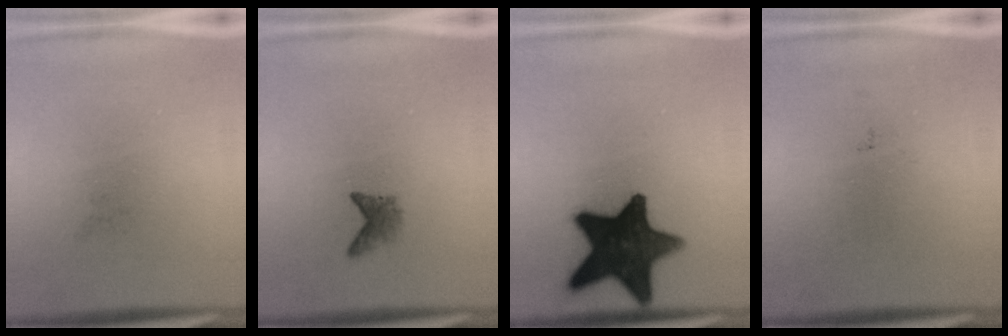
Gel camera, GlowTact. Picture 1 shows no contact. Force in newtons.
{"total": 1.8}
{"total": 17.7}
{"total": 0.0}